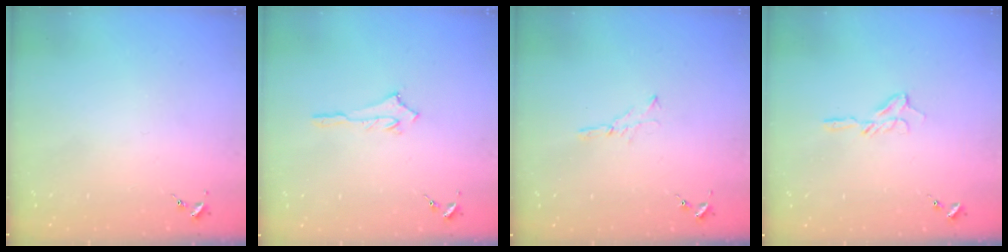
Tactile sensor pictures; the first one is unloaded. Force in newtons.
{"total": 2.5, "press": 2.5, "slide": 0.2}
{"total": 3.5, "press": 3.5, "slide": 0.4}
{"total": 6.9, "press": 6.9, "slide": 0.7}